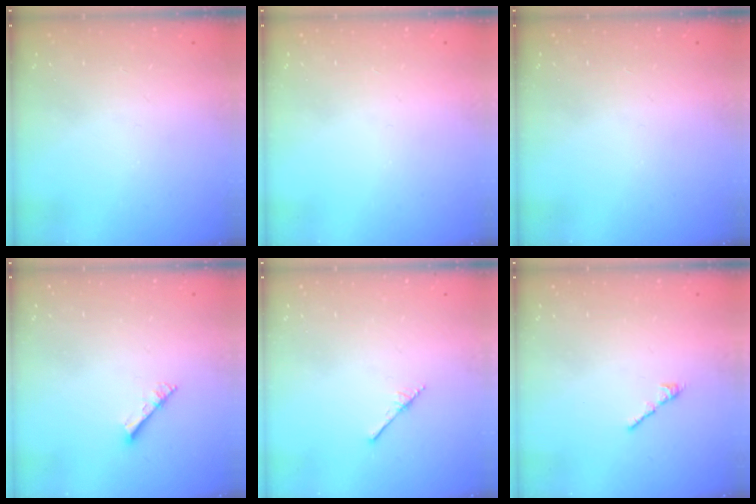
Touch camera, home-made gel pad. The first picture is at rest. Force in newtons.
{"total": 0.0}
{"total": 0.0}
{"total": 3.5, "press": 3.4, "slide": 0.4}
{"total": 2.9, "press": 2.9, "slide": 0.2}
{"total": 2.7, "press": 2.6, "slide": 0.7}